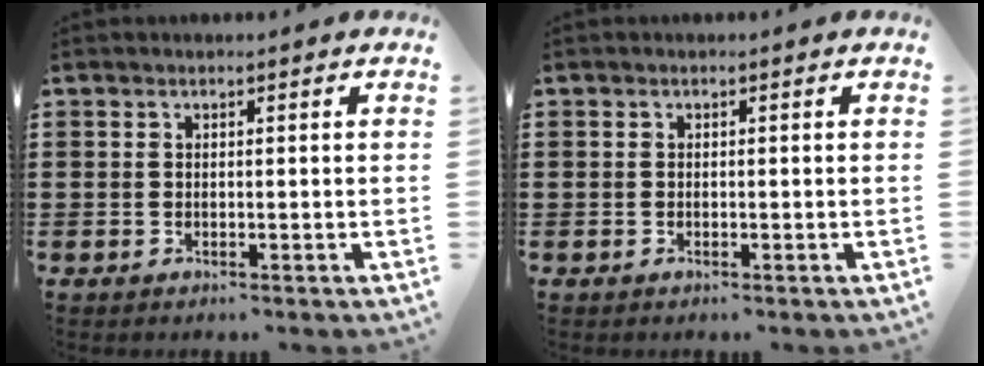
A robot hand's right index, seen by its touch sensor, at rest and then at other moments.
{"total": 0.0}